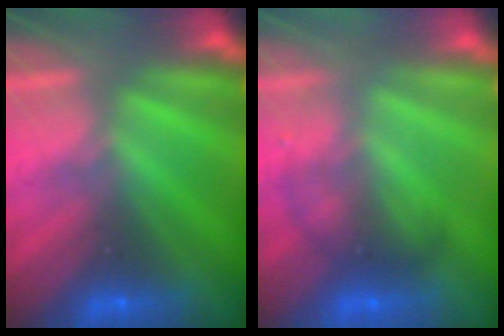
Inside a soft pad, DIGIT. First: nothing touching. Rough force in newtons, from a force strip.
{"total": 2.0}